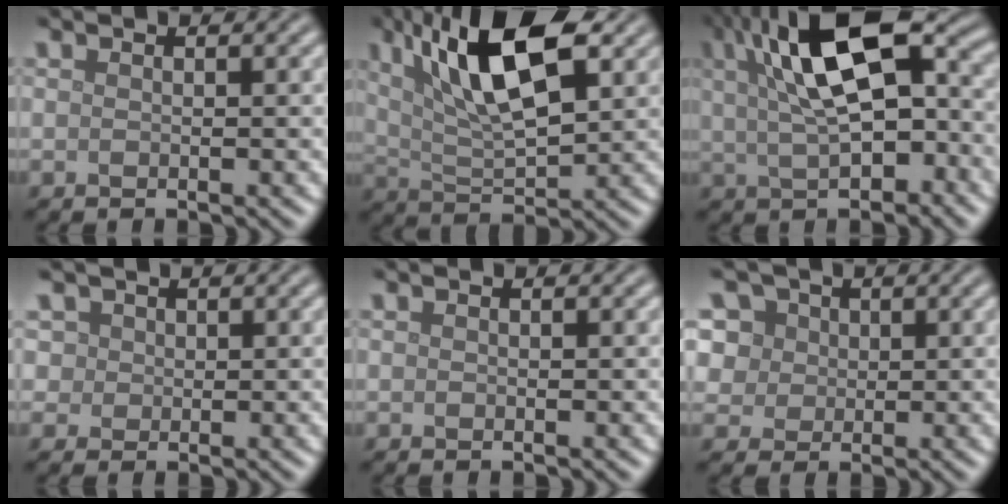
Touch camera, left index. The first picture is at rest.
{"total": 10.1, "force": [4.3, 3.7, 8.4], "torque": [-0.149, 0.008, 0.073]}
{"total": 11.8, "force": [2.7, 5.1, 10.3], "torque": [-0.172, 0.017, 0.039]}
{"total": 3.9, "force": [2.0, 3.0, 1.4], "torque": [-0.034, 0.009, 0.027]}
{"total": 0.0}
{"total": 8.5, "force": [4.4, 6.3, 3.7], "torque": [-0.072, 0.026, 0.049]}